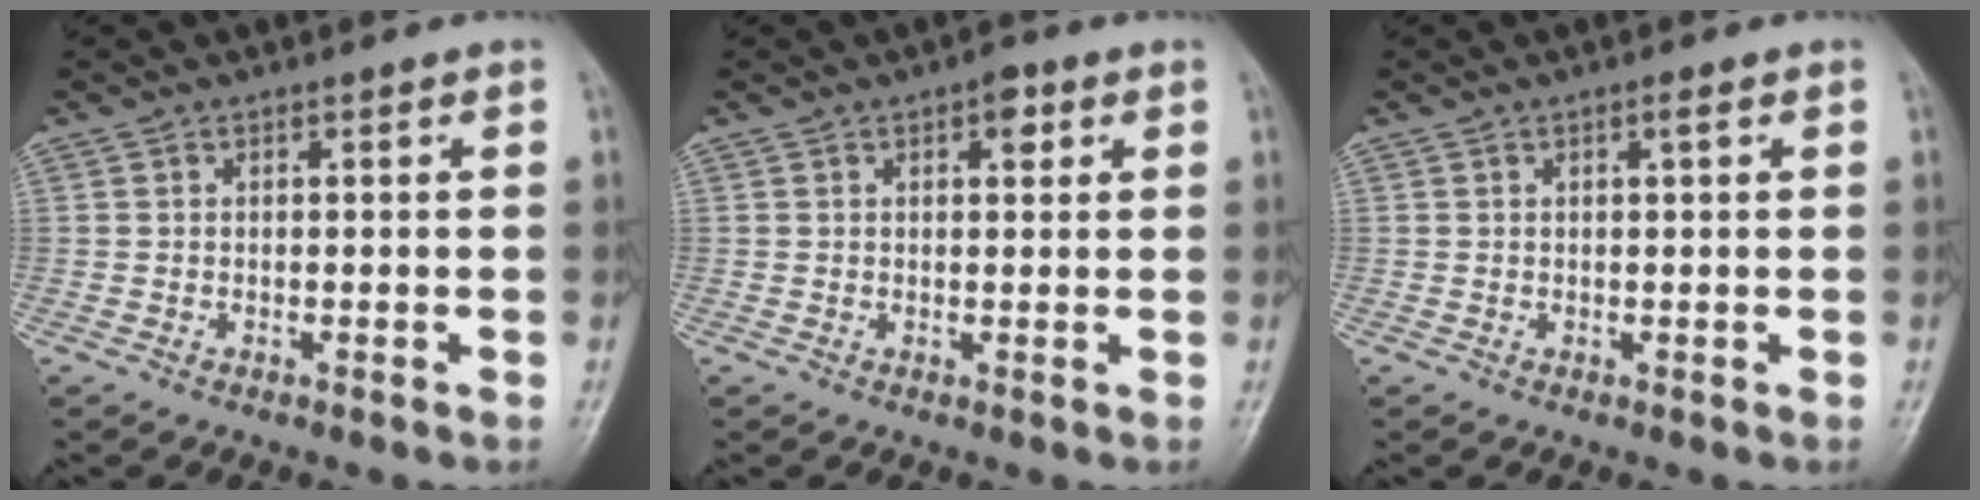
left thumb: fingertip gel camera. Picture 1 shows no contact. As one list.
[{"total": 2.9, "force": [1.3, 1.5, 2.0], "torque": [-0.015, 0.000, 0.013]}, {"total": 0.9, "force": [0.4, 0.3, 0.8], "torque": [-0.011, 0.001, 0.004]}]